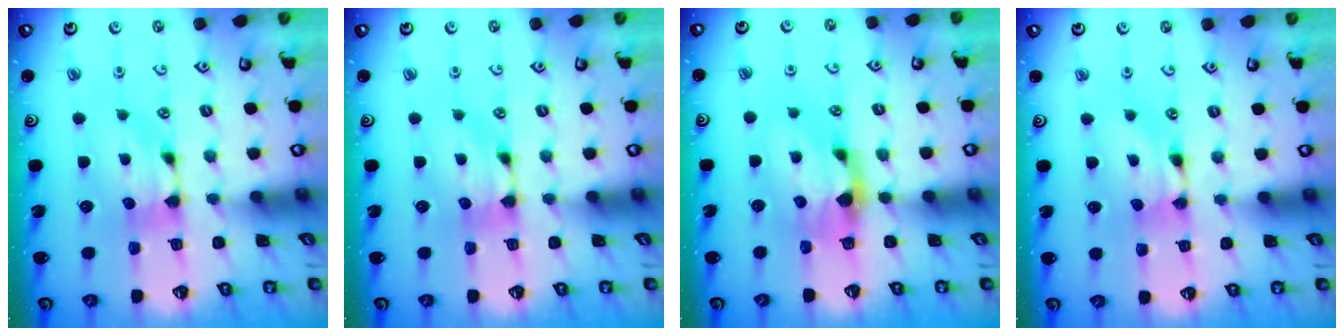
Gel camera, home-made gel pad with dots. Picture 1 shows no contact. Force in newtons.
{"total": 0.0}
{"total": 2.1, "press": 1.7, "slide": 1.2}
{"total": 1.8, "press": 1.7, "slide": 0.1}